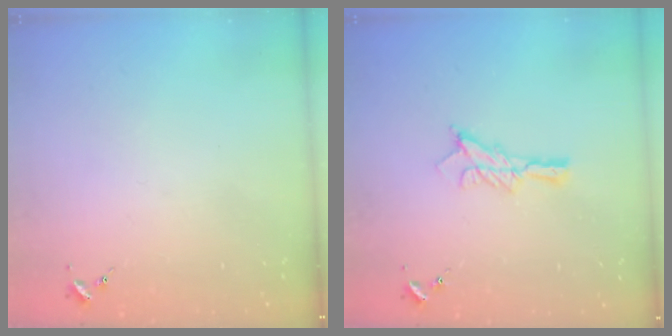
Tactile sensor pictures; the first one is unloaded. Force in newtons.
{"total": 9.5, "press": 9.5, "slide": 0.4}